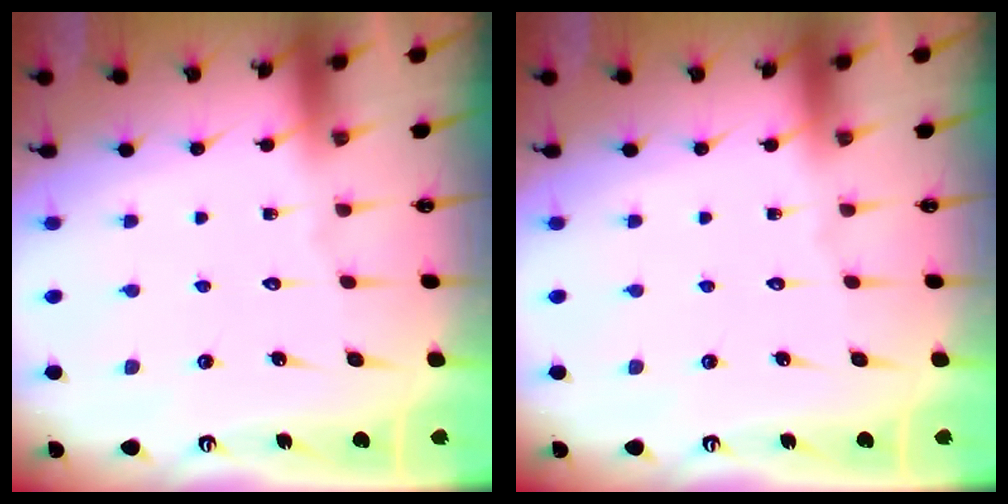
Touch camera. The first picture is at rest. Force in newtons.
{"total": 0.0}